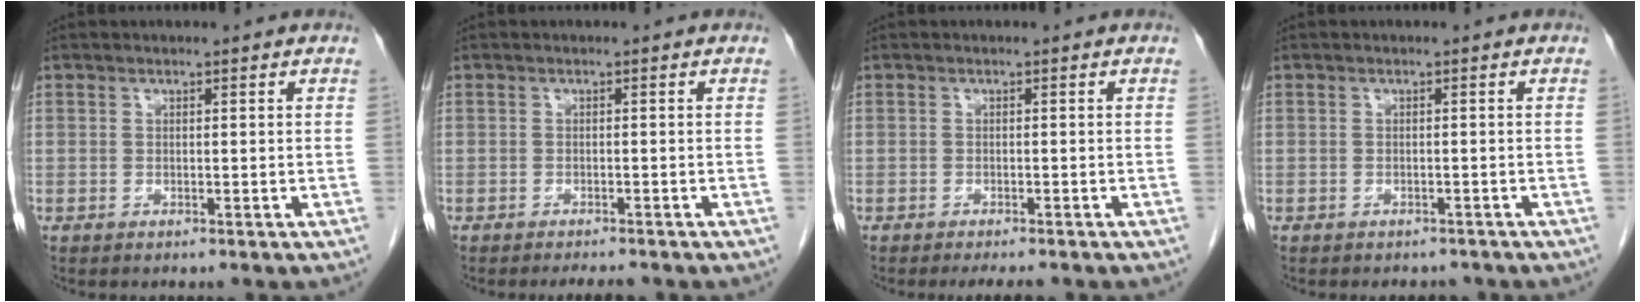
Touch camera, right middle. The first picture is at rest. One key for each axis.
{"total": 2.1, "fx": -1.9, "fy": 0.2, "fz": 0.7, "tx": -0.012, "ty": -0.007, "tz": -0.024}
{"total": 3.0, "fx": -2.6, "fy": 0.5, "fz": 1.5, "tx": -0.016, "ty": -0.007, "tz": -0.033}
{"total": 2.9, "fx": -2.6, "fy": 1.3, "fz": 0.5, "tx": -0.009, "ty": -0.001, "tz": -0.031}